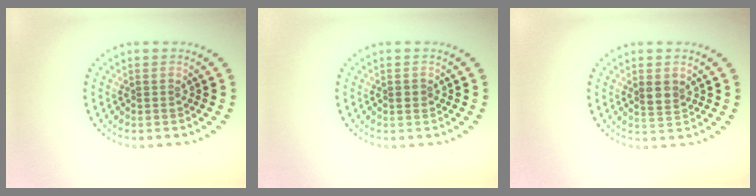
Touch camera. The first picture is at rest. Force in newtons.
{"total": 1.0, "press": 0.9, "slide": 0.2}
{"total": 1.8, "press": 1.6, "slide": 0.6}